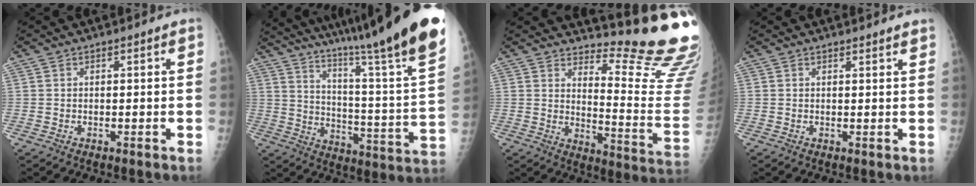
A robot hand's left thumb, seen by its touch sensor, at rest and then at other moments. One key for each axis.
{"total": 33.8, "fx": 26.0, "fy": 1.9, "fz": 21.5, "tx": -0.285, "ty": -0.139, "tz": 0.360}
{"total": 18.3, "fx": 16.6, "fy": 1.7, "fz": 7.5, "tx": -0.071, "ty": -0.212, "tz": 0.203}
{"total": 1.7, "fx": 1.6, "fy": 0.1, "fz": 0.4, "tx": -0.003, "ty": -0.007, "tz": 0.018}